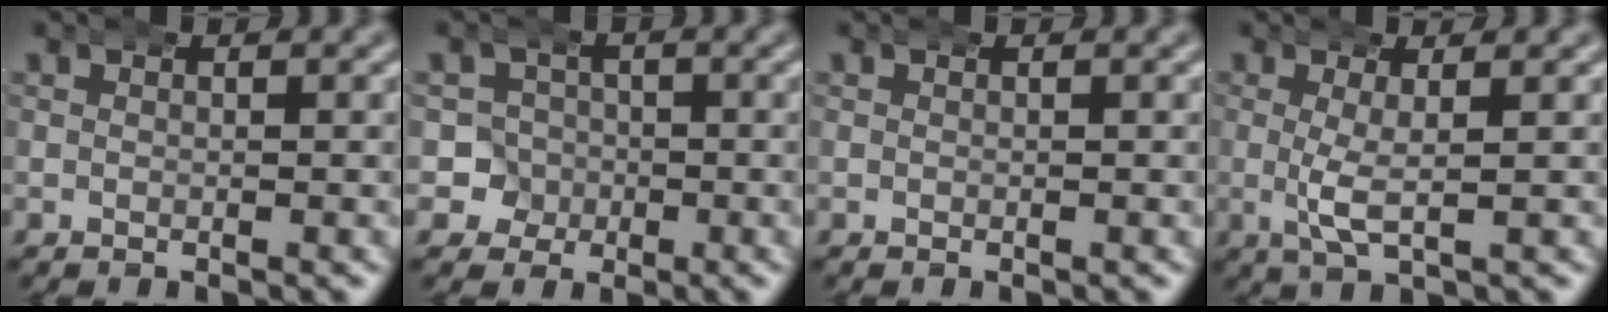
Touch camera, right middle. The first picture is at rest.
{"total": 7.8, "force": [-1.7, 7.6, 0.7], "torque": [-0.049, -0.031, -0.036]}
{"total": 0.0}
{"total": 2.4, "force": [0.5, 0.2, 2.3], "torque": [-0.058, -0.018, 0.020]}